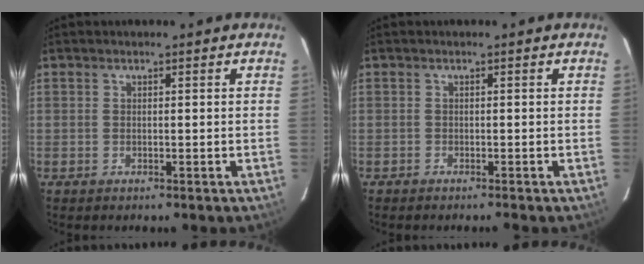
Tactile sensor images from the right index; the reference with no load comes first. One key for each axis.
{"total": 0.8, "fx": -0.8, "fy": -0.1, "fz": 0.1, "tx": -0.004, "ty": -0.001, "tz": -0.016}